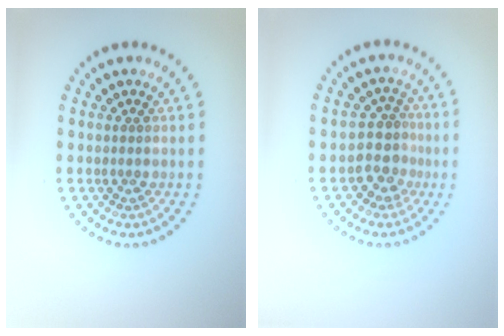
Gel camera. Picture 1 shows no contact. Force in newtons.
{"total": 3.0, "press": 2.5, "slide": 1.7}